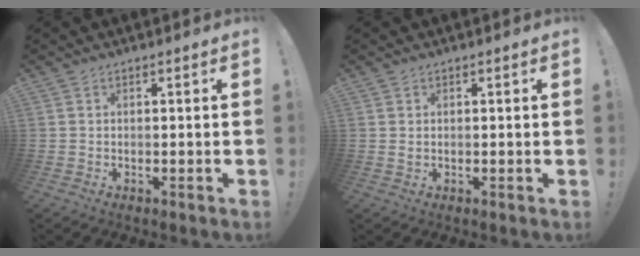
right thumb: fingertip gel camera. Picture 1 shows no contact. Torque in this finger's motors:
{"motor_torque": [-0.27, -0.32, -0.15, 0.10, -0.09]}